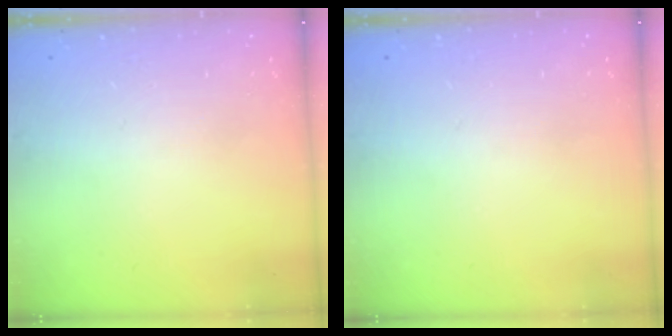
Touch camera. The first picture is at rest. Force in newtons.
{"total": 0.0}